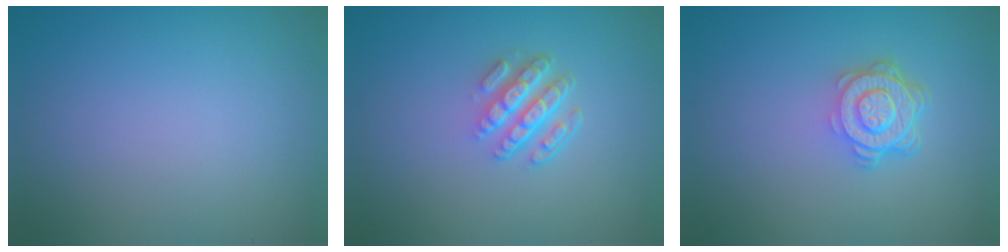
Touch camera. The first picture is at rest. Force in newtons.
{"total": 4.2, "press": 3.1, "slide": 2.9}
{"total": 4.5, "press": 3.3, "slide": 3.0}